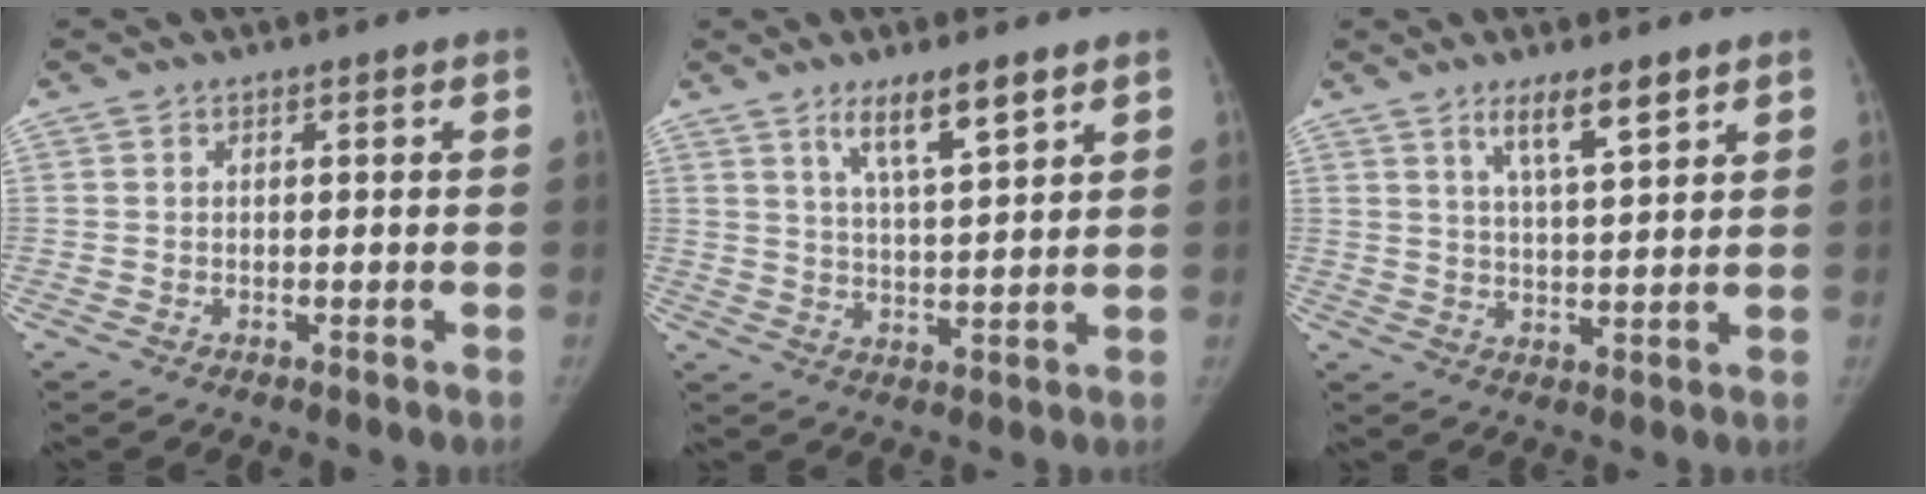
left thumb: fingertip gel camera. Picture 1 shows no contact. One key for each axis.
{"total": 7.9, "fx": 5.2, "fy": 1.4, "fz": 5.8, "tx": -0.094, "ty": -0.031, "tz": 0.098}
{"total": 6.6, "fx": 4.5, "fy": 1.2, "fz": 4.7, "tx": -0.073, "ty": -0.028, "tz": 0.082}